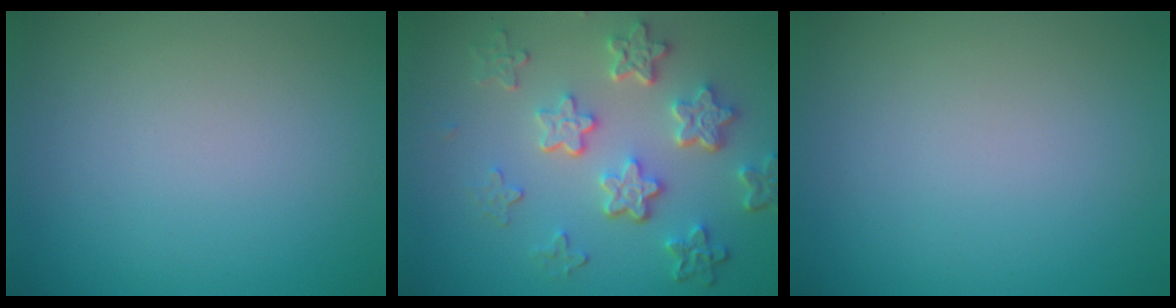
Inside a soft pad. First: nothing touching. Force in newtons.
{"total": 6.0, "press": 4.4, "slide": 4.0}
{"total": 0.0}